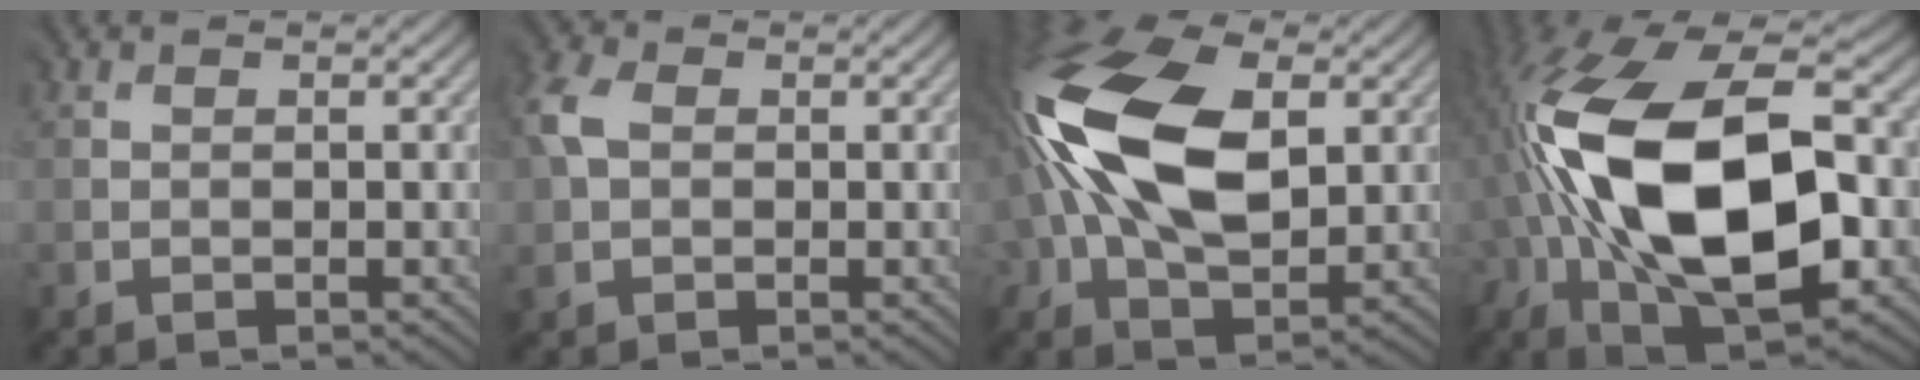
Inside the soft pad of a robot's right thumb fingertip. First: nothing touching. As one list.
[{"total": 4.0, "force": [0.9, 3.1, 2.4], "torque": [-0.073, 0.007, 0.013]}, {"total": 17.3, "force": [2.1, 10.2, 13.7], "torque": [-0.301, 0.020, 0.027]}, {"total": 19.7, "force": [-2.1, 11.1, 16.2], "torque": [-0.350, -0.006, -0.032]}]